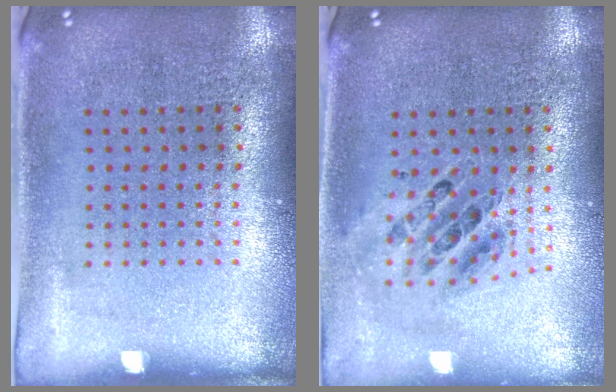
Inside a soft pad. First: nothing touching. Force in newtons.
{"total": 0.7, "press": 0.7, "slide": 0.0}